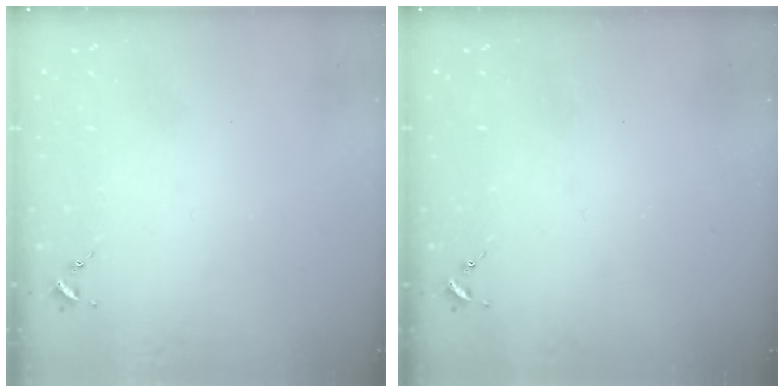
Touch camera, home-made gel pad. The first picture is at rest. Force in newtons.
{"total": 0.7, "press": 0.7, "slide": 0.1}